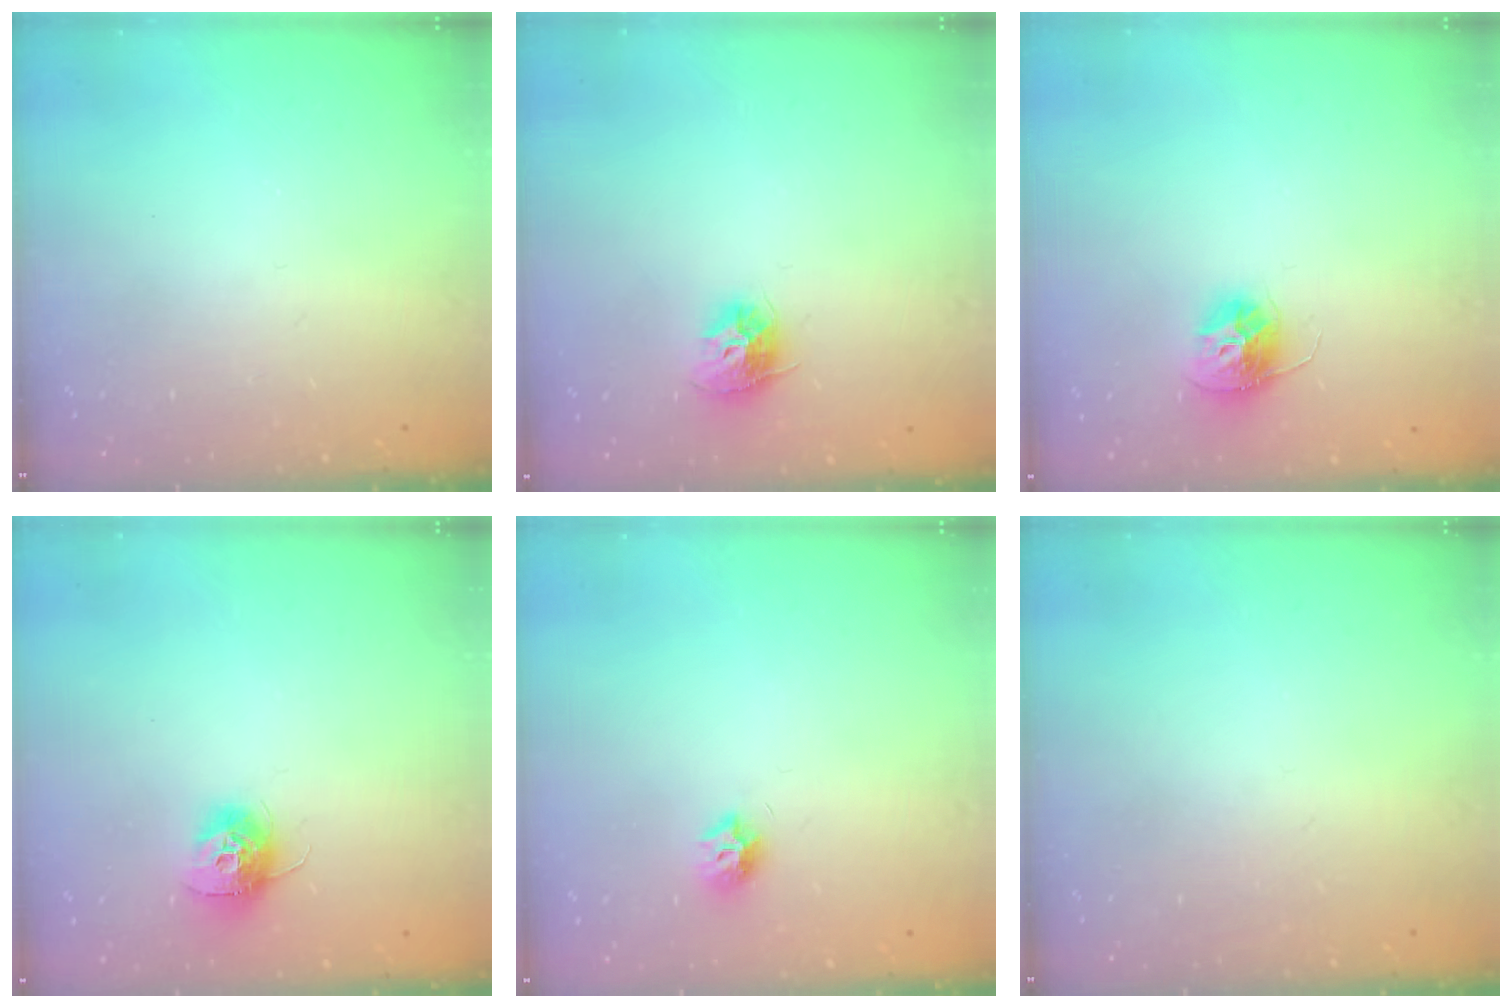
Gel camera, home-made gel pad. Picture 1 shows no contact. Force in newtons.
{"total": 9.9, "press": 9.9, "slide": 0.5}
{"total": 11.4, "press": 11.3, "slide": 0.8}
{"total": 10.2, "press": 10.2, "slide": 0.4}
{"total": 6.9, "press": 6.9, "slide": 0.3}
{"total": 0.8, "press": 0.8, "slide": 0.0}